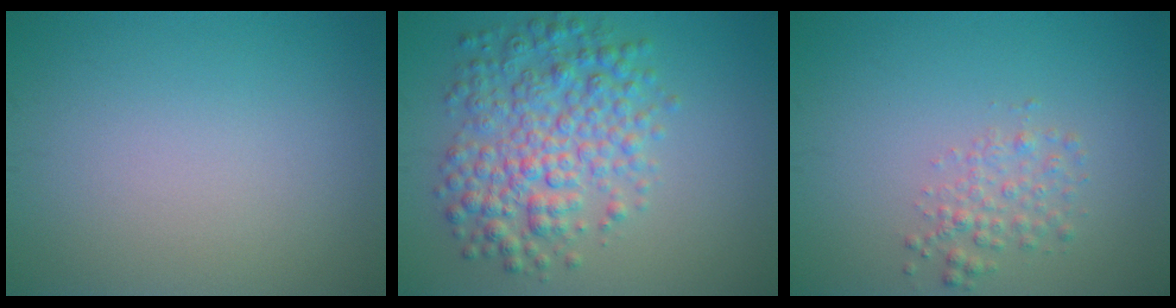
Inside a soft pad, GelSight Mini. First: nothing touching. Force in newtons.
{"total": 6.3, "press": 6.3, "slide": 0.1}
{"total": 2.0, "press": 2.0, "slide": 0.1}